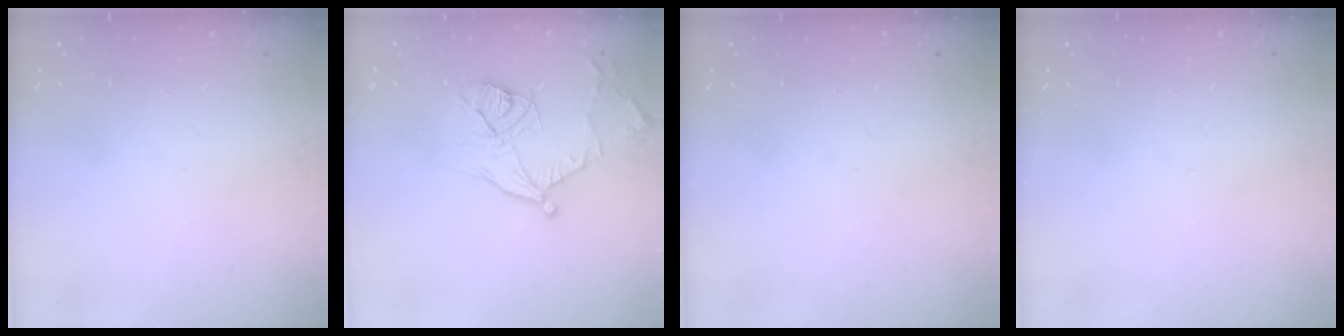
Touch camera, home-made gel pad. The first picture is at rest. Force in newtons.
{"total": 13.8, "press": 13.7, "slide": 1.8}
{"total": 0.0}
{"total": 0.0}